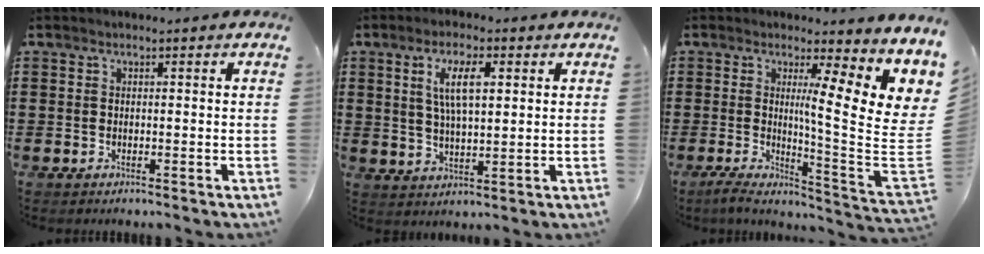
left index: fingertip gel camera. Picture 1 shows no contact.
{"total": 6.5, "force": [2.3, 2.3, 5.6], "torque": [-0.119, 0.010, 0.037]}
{"total": 10.7, "force": [4.7, 2.6, 9.2], "torque": [-0.148, -0.052, 0.078]}